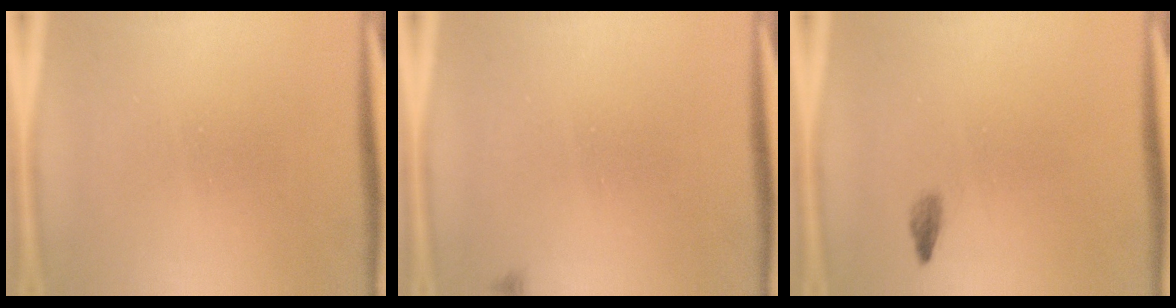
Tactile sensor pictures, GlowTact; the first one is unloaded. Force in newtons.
{"total": 0.9}
{"total": 0.9}